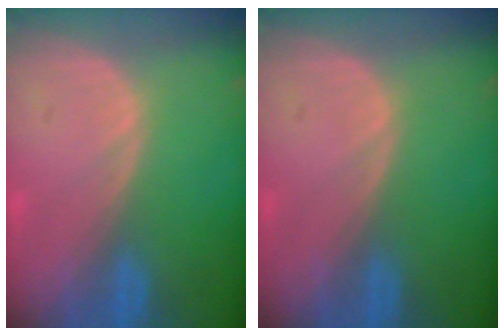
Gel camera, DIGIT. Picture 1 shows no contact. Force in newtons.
{"total": 0.0}